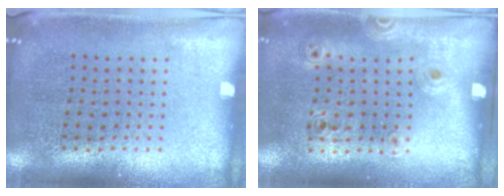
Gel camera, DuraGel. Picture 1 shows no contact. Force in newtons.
{"total": 1.1, "press": 0.9, "slide": 0.7}